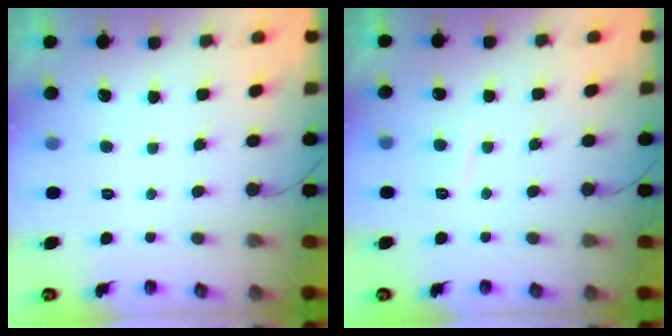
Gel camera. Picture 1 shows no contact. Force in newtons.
{"total": 1.5, "press": 1.3, "slide": 0.6}